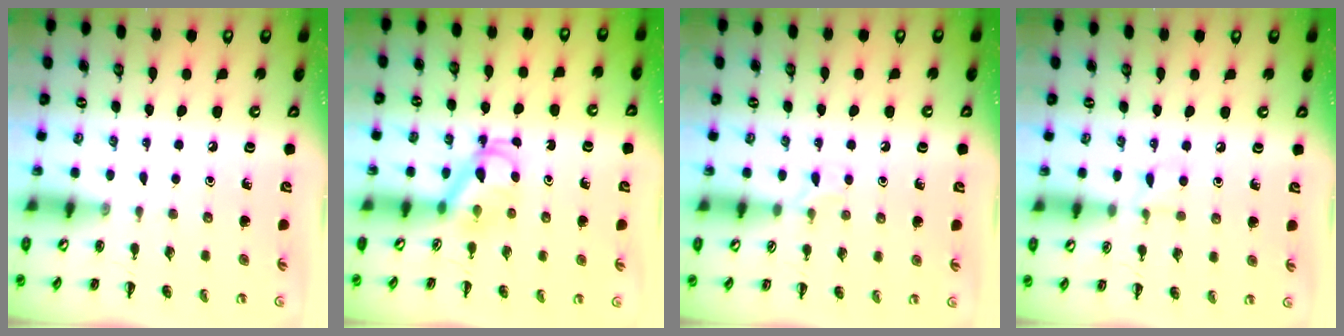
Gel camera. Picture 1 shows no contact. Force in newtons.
{"total": 4.3, "press": 4.2, "slide": 0.7}
{"total": 5.0, "press": 4.8, "slide": 1.6}
{"total": 5.0, "press": 4.7, "slide": 1.8}